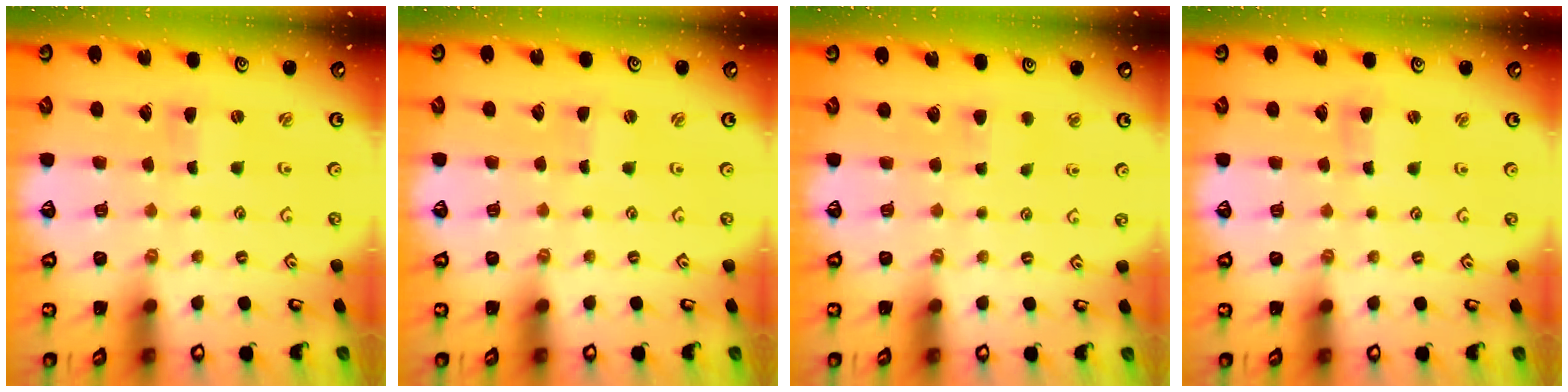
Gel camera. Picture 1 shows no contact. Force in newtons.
{"total": 0.0}
{"total": 3.6, "press": 3.6, "slide": 0.5}
{"total": 1.3, "press": 1.3, "slide": 0.1}